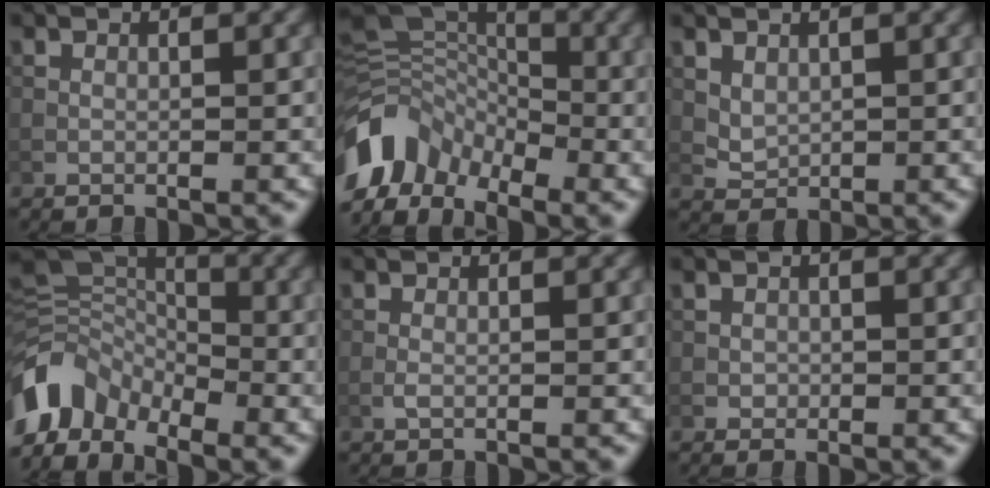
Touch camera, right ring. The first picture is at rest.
{"total": 9.2, "force": [-4.9, 5.9, 5.0], "torque": [-0.102, -0.007, -0.105]}
{"total": 1.7, "force": [0.6, 1.3, 0.9], "torque": [-0.018, -0.005, 0.018]}
{"total": 7.4, "force": [-4.6, 4.6, 3.6], "torque": [-0.069, -0.005, -0.100]}
{"total": 0.7, "force": [-0.3, 0.2, 0.6], "torque": [-0.015, -0.001, -0.006]}
{"total": 0.7, "force": [-0.1, 0.7, 0.1], "torque": [0.005, -0.003, -0.004]}